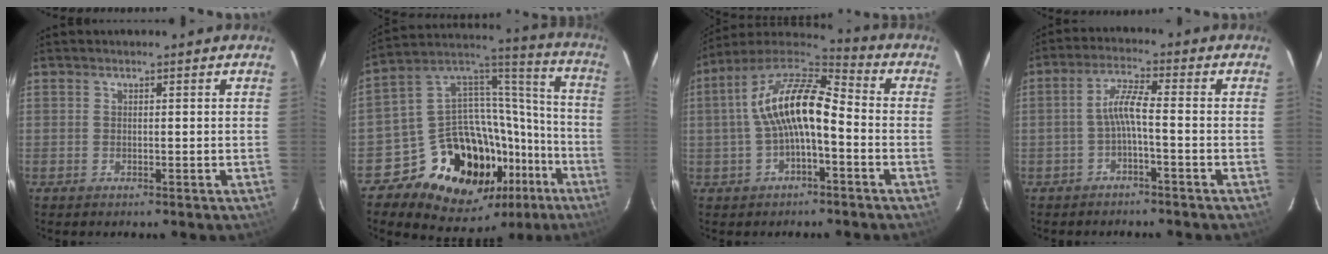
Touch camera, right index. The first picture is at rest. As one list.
[{"total": 24.5, "force": [-13.7, 17.1, 11.0], "torque": [-0.194, 0.079, -0.188]}, {"total": 13.5, "force": [-1.5, 5.1, 12.4], "torque": [-0.237, 0.022, -0.032]}, {"total": 4.2, "force": [-1.7, 0.2, 3.9], "torque": [-0.089, 0.012, -0.032]}]